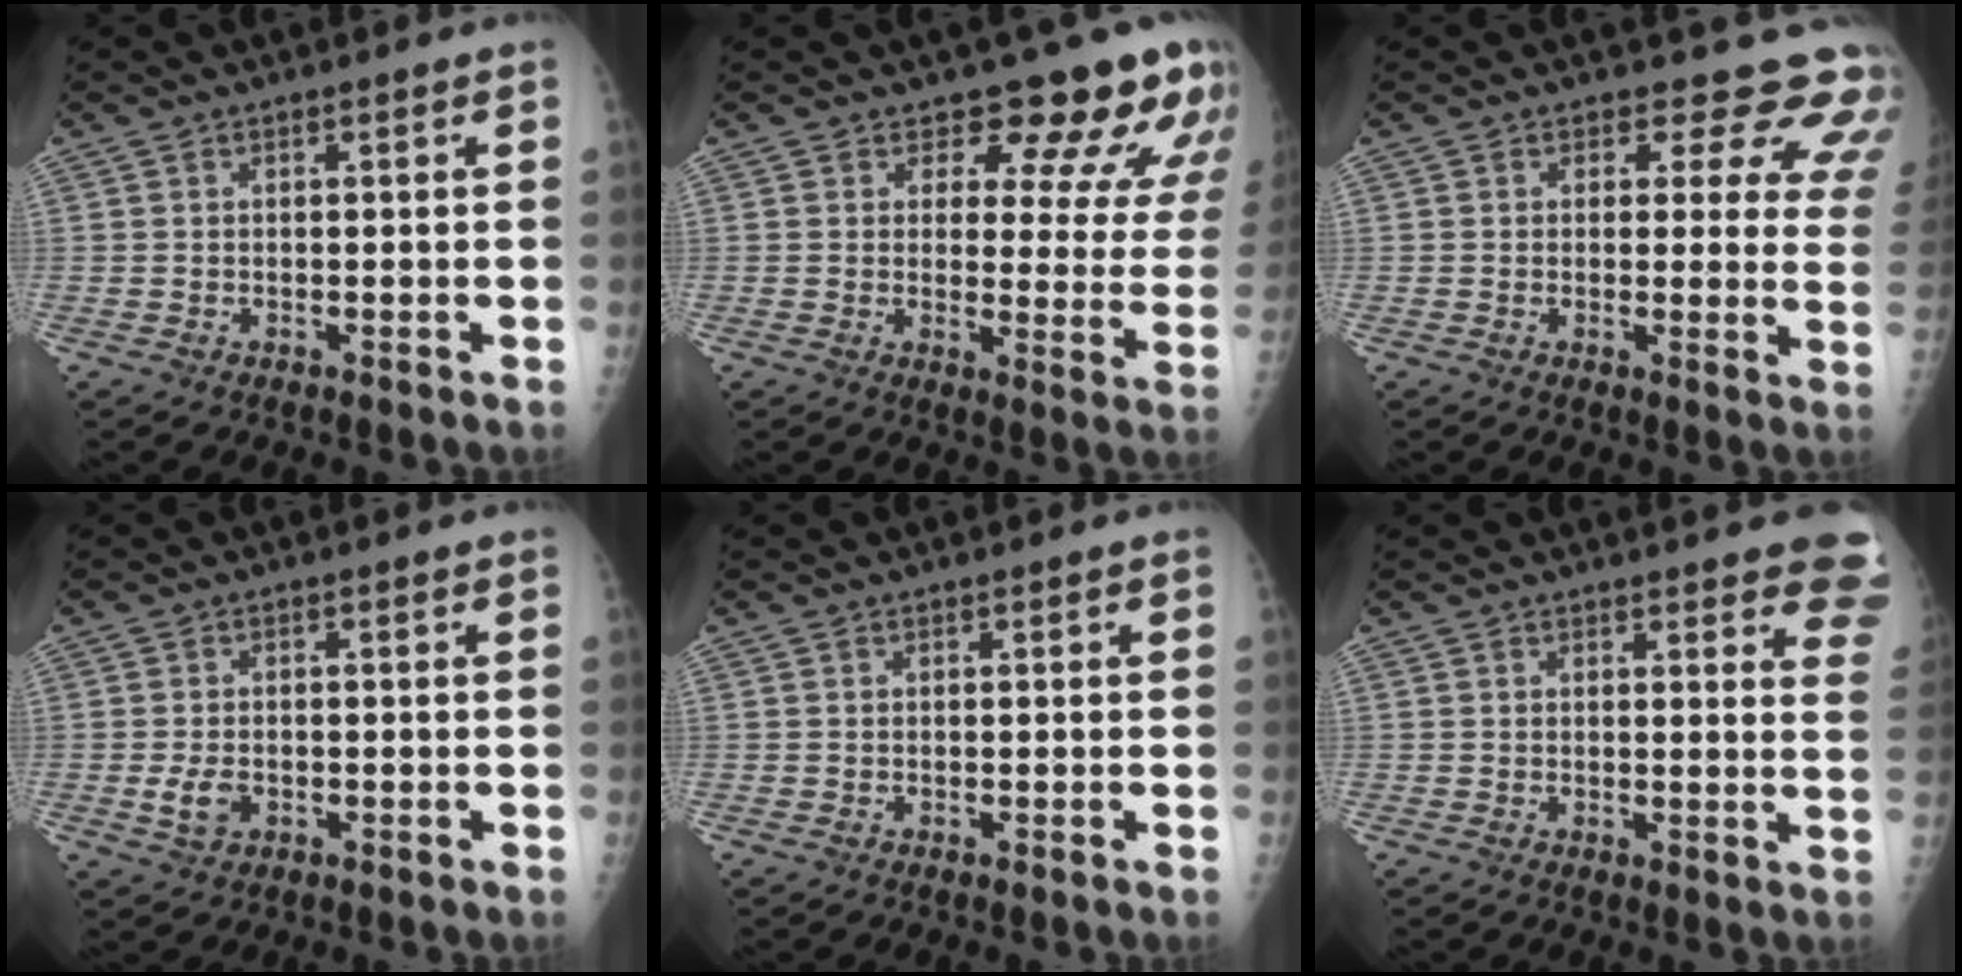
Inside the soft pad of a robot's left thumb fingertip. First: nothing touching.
{"total": 12.8, "force": [11.2, 4.7, 4.0], "torque": [-0.003, -0.083, 0.114]}
{"total": 11.7, "force": [10.1, 5.2, 3.0], "torque": [0.020, -0.063, 0.081]}
{"total": 3.5, "force": [-0.9, 2.4, 2.4], "torque": [-0.043, -0.001, -0.013]}
{"total": 0.0}
{"total": 9.7, "force": [7.6, 2.7, 5.5], "torque": [-0.028, -0.031, 0.065]}